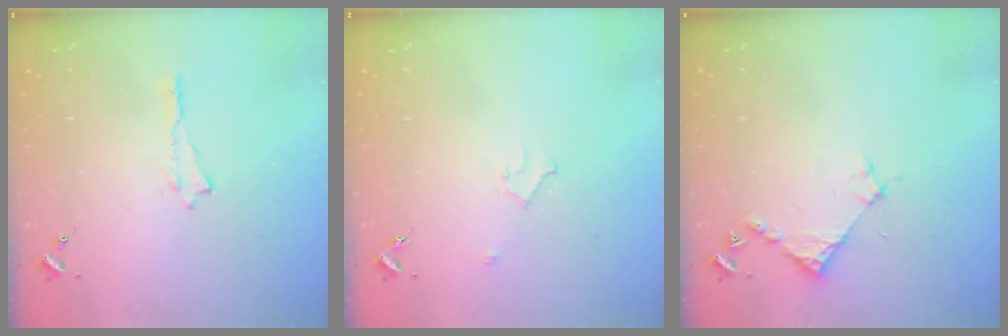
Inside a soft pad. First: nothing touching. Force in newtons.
{"total": 2.2, "press": 2.2, "slide": 0.2}
{"total": 3.9, "press": 3.8, "slide": 0.3}